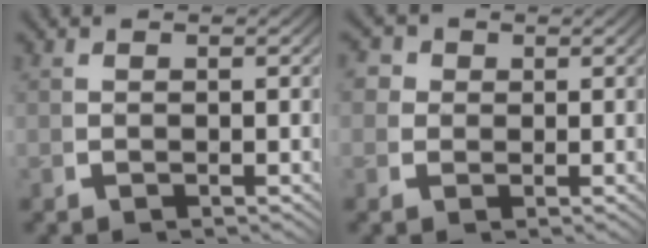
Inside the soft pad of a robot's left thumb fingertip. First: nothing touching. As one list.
[{"total": 3.1, "force": [0.9, 2.8, 1.1], "torque": [-0.026, -0.004, 0.010]}]